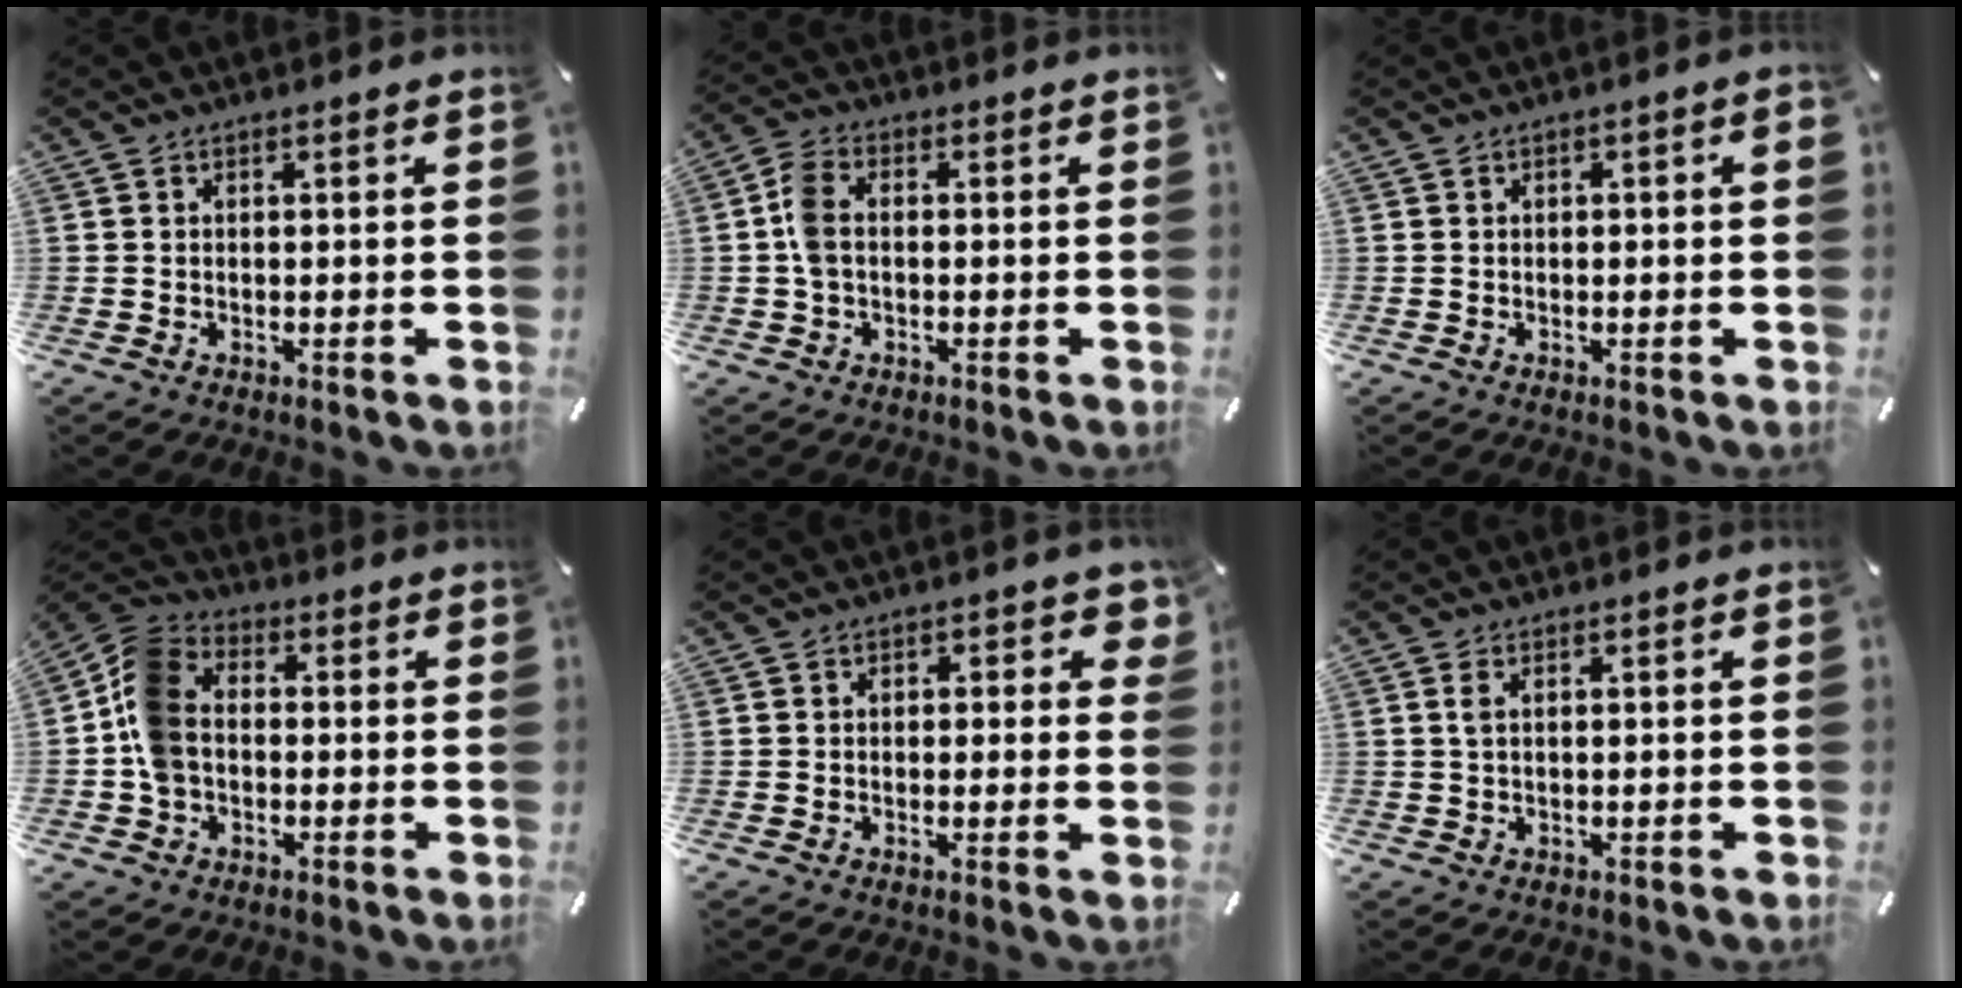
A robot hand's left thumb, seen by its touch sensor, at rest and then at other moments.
{"total": 5.0, "force": [-0.1, 3.1, 3.9], "torque": [-0.087, 0.005, -0.003]}
{"total": 1.0, "force": [0.0, 0.3, 1.0], "torque": [-0.015, 0.001, -0.002]}
{"total": 10.0, "force": [-1.3, 7.9, 6.0], "torque": [-0.128, 0.028, -0.019]}
{"total": 2.3, "force": [0.7, 1.5, 1.6], "torque": [-0.009, -0.002, 0.006]}
{"total": 1.4, "force": [0.3, 0.3, 1.3], "torque": [-0.025, 0.002, 0.004]}